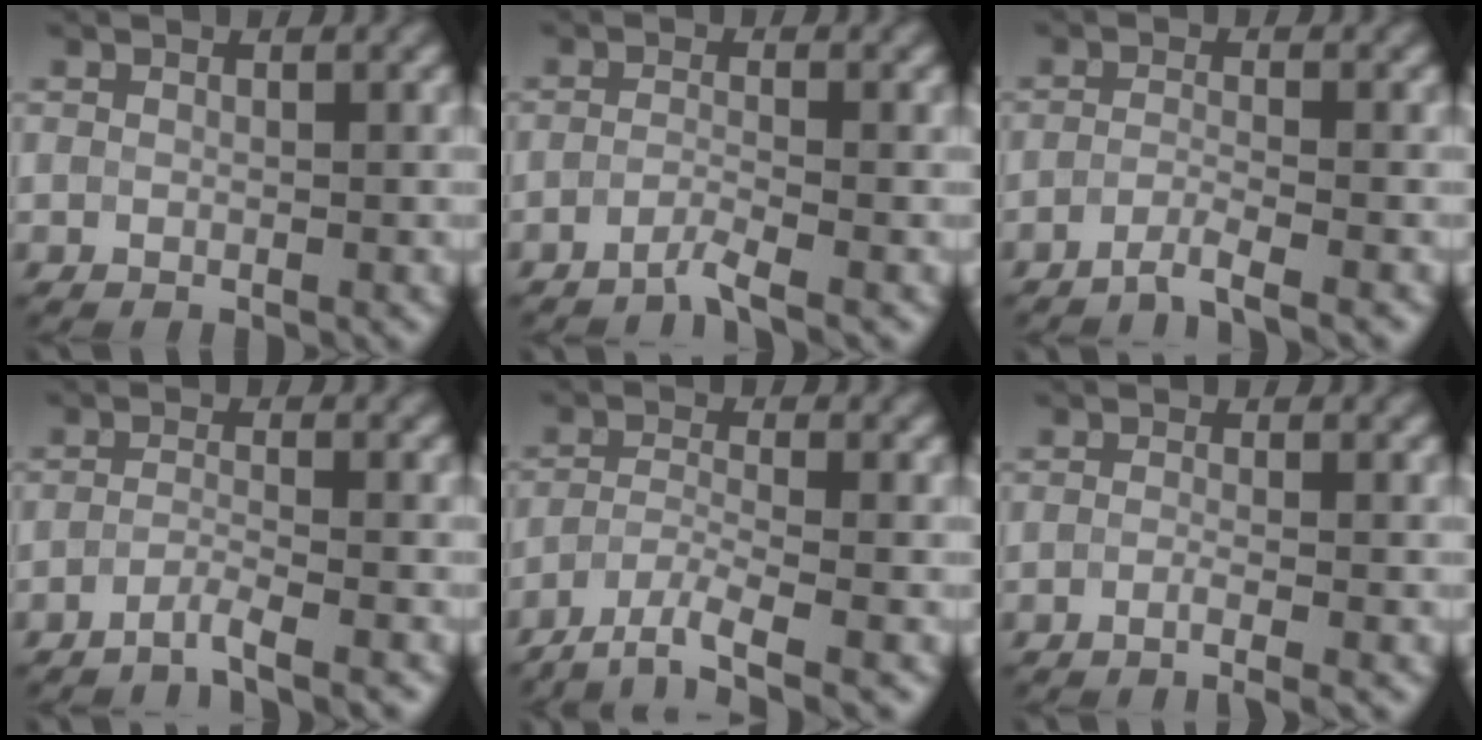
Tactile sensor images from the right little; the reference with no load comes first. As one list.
[{"total": 2.0, "force": [-1.9, -0.3, 0.2], "torque": [-0.003, 0.000, -0.045]}, {"total": 2.4, "force": [-2.3, -0.2, 0.4], "torque": [-0.004, 0.000, -0.054]}, {"total": 2.4, "force": [-2.3, -0.2, 0.4], "torque": [-0.003, 0.000, -0.053]}, {"total": 3.8, "force": [-3.5, 0.4, 1.5], "torque": [-0.033, -0.008, -0.069]}, {"total": 1.7, "force": [-1.5, 0.1, 0.8], "torque": [-0.001, -0.003, -0.035]}]